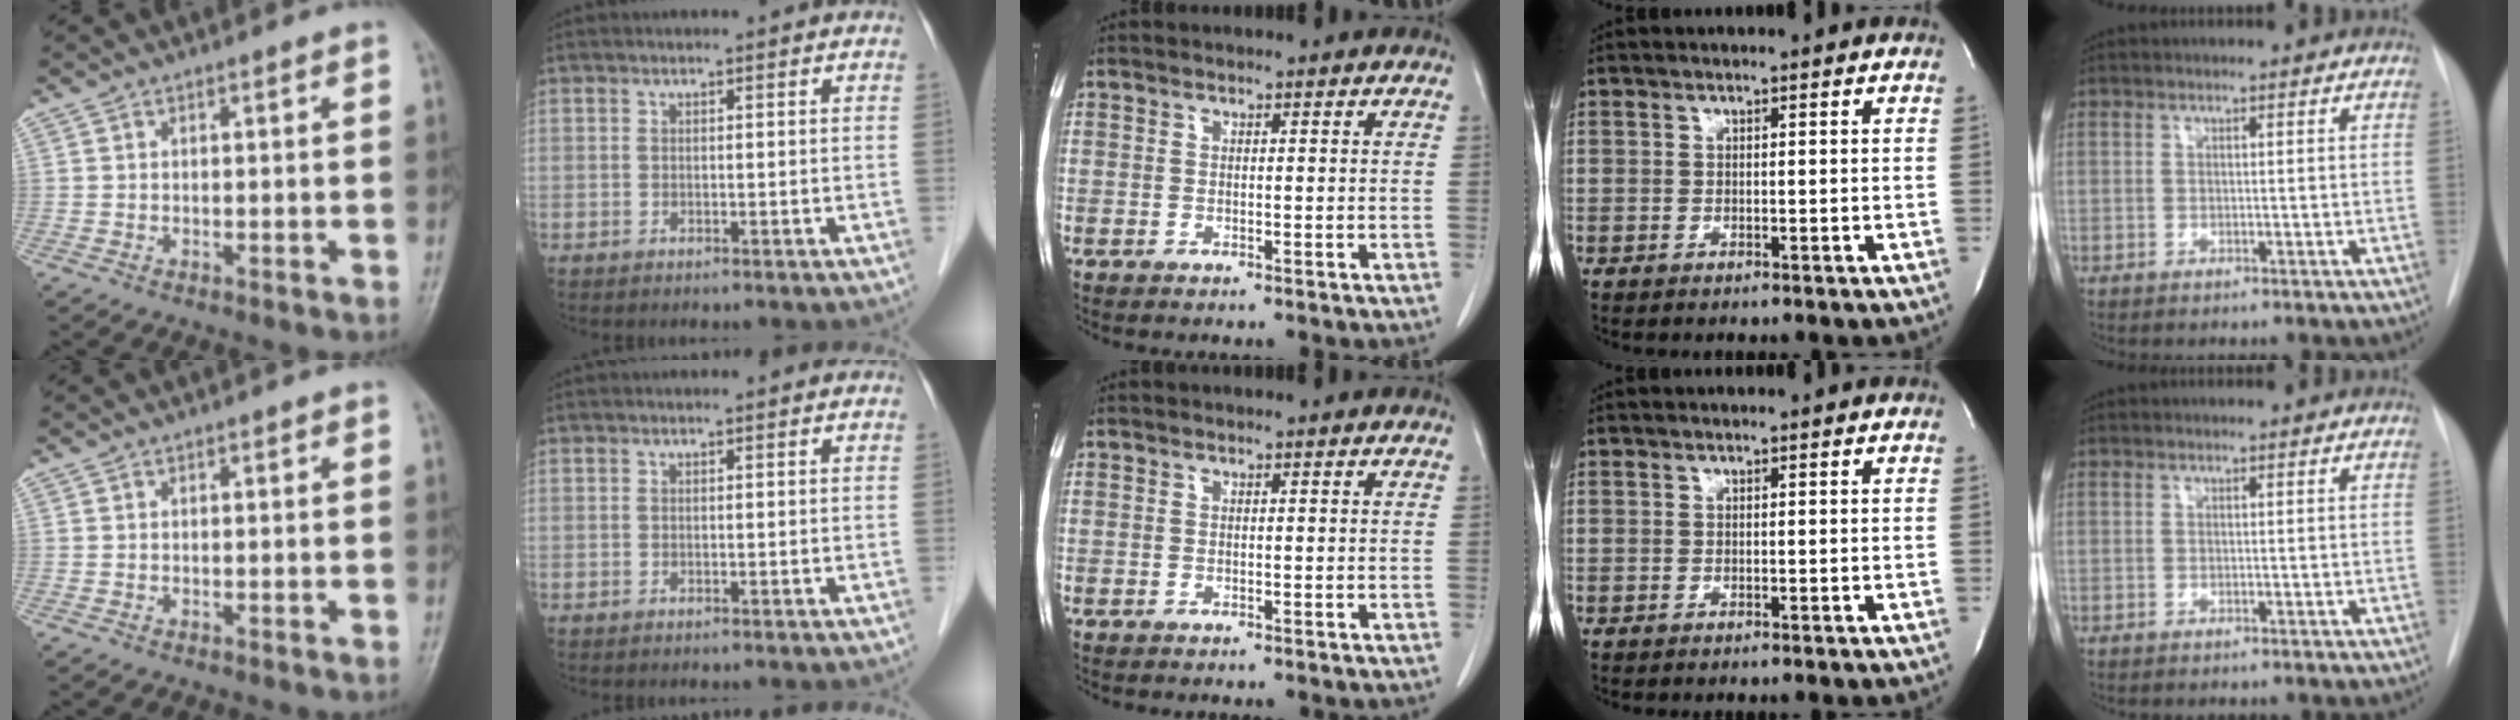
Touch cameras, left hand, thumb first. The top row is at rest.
{}